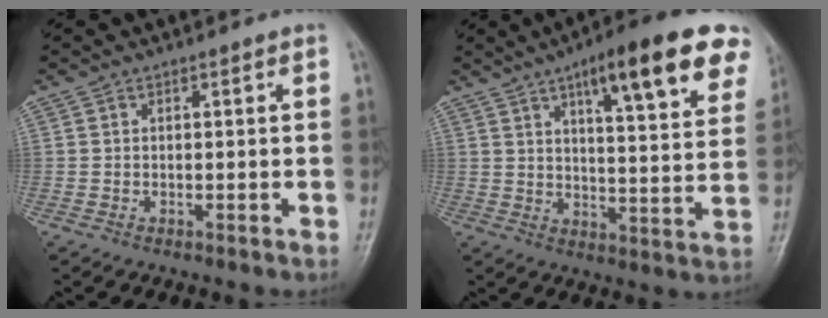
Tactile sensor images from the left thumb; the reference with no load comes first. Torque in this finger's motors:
{"motor_torque": [0.55, 0.50, 1.61, -1.16, 0.11]}